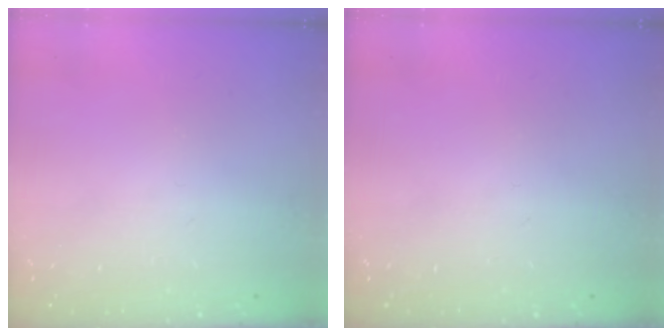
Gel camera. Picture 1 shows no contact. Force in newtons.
{"total": 0.0}